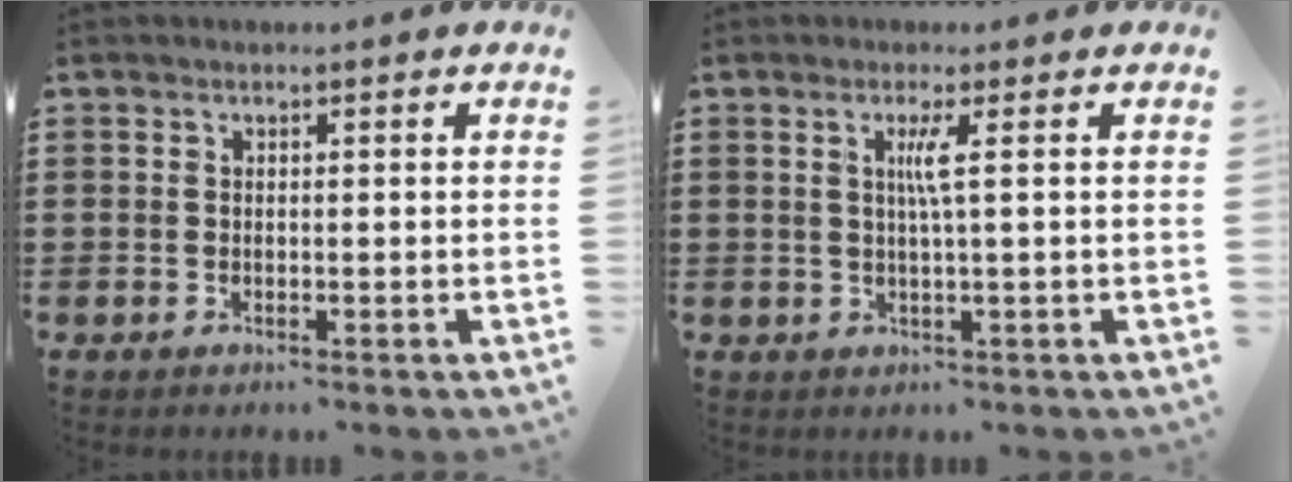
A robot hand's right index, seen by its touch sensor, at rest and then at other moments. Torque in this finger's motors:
{"motor_torque": [0.38, -0.23, 0.06, 0.07]}